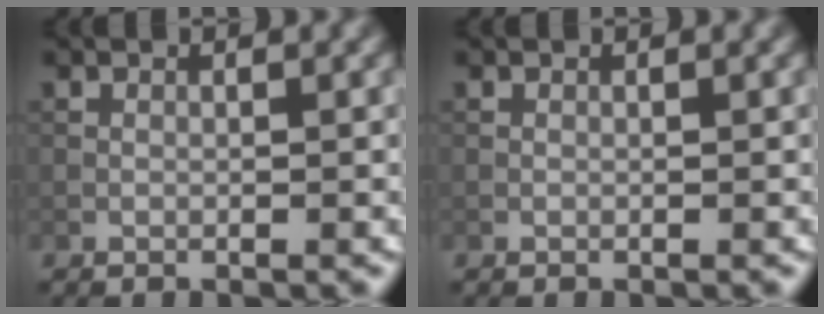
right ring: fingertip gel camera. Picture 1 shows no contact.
{"total": 0.0}